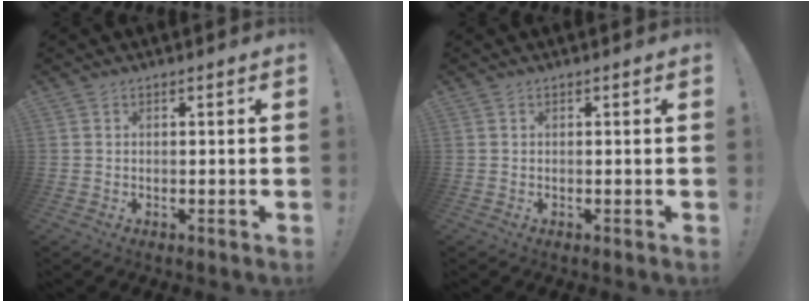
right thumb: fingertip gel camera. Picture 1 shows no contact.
{"total": 0.0}